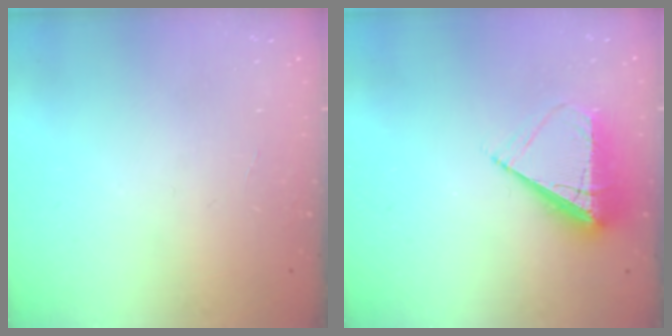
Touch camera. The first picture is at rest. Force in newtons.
{"total": 8.5, "press": 8.4, "slide": 1.5}